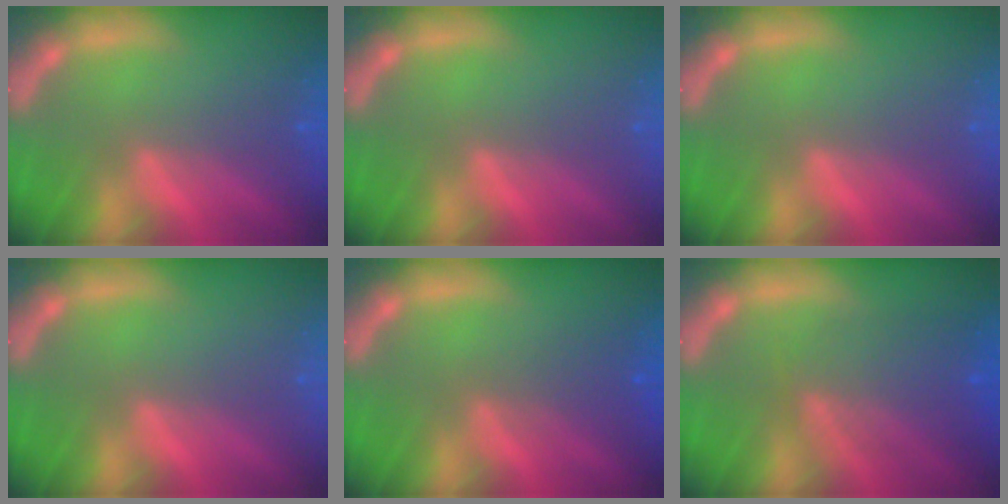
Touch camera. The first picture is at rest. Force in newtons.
{"total": 0.0}
{"total": 0.0}
{"total": 0.0}
{"total": 2.5}
{"total": 6.1}